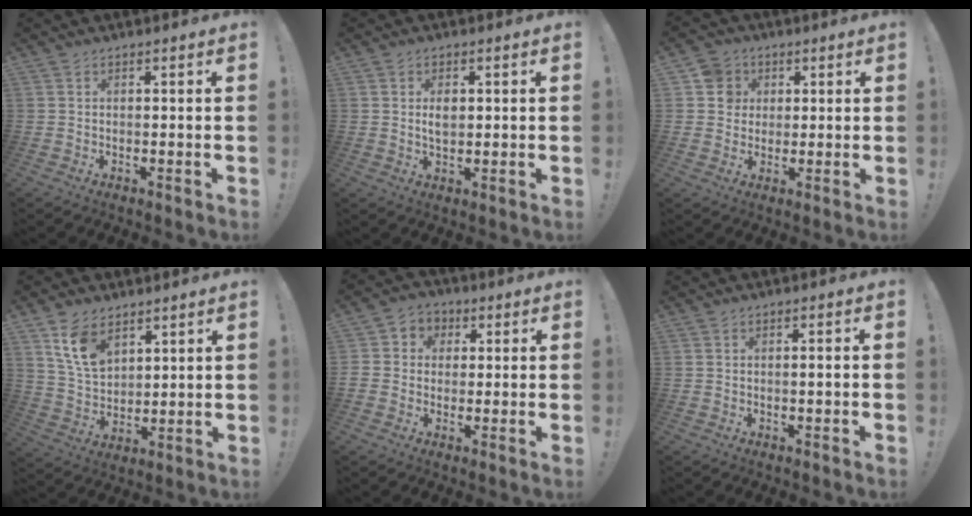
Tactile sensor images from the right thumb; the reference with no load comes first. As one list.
[{"total": 3.6, "force": [0.6, 2.2, 2.7], "torque": [-0.037, -0.003, 0.007]}, {"total": 6.8, "force": [1.8, 6.4, 1.4], "torque": [-0.024, 0.001, 0.038]}, {"total": 11.4, "force": [6.6, 7.2, 5.9], "torque": [-0.106, -0.024, 0.130]}, {"total": 5.4, "force": [-0.7, 5.1, 1.6], "torque": [-0.026, 0.016, -0.008]}, {"total": 1.3, "force": [-0.5, -0.1, 1.2], "torque": [-0.025, 0.003, -0.010]}]